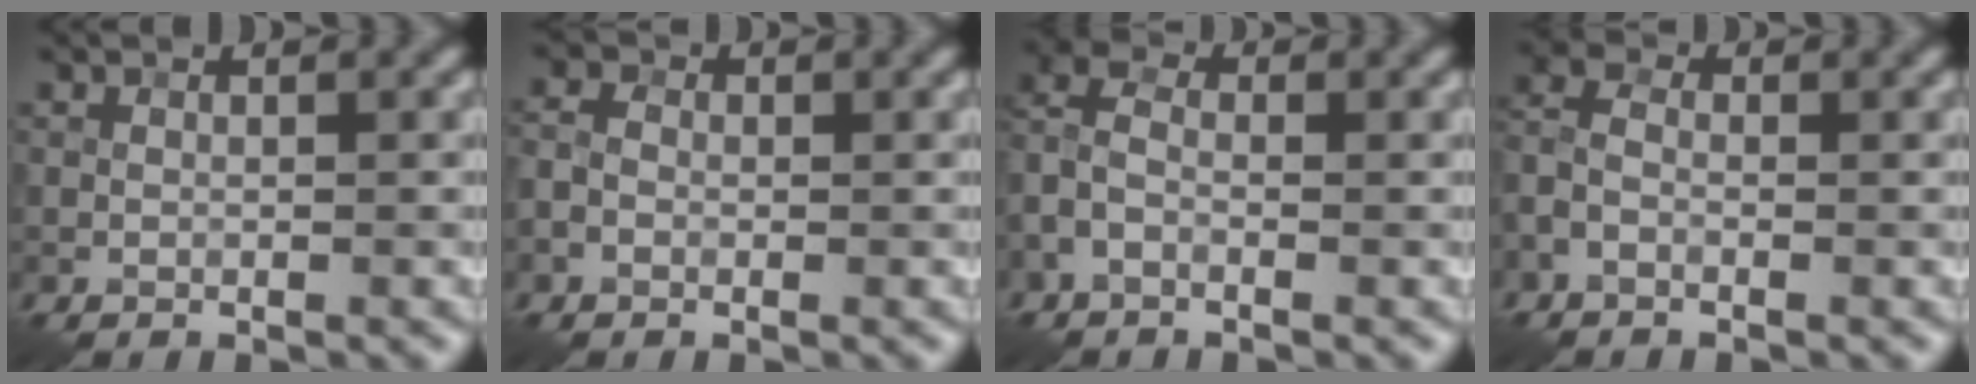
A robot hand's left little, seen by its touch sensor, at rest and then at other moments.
{"total": 1.6, "force": [-0.5, 1.3, 0.9], "torque": [-0.016, 0.005, -0.018]}
{"total": 2.9, "force": [-1.2, 1.7, 2.0], "torque": [-0.052, 0.008, -0.040]}
{"total": 2.6, "force": [-1.2, 1.4, 1.8], "torque": [-0.049, 0.005, -0.041]}